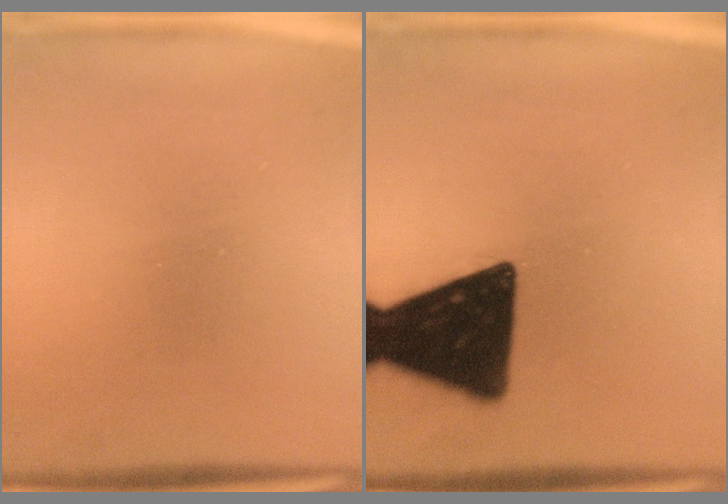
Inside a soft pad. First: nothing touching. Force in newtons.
{"total": 17.3}